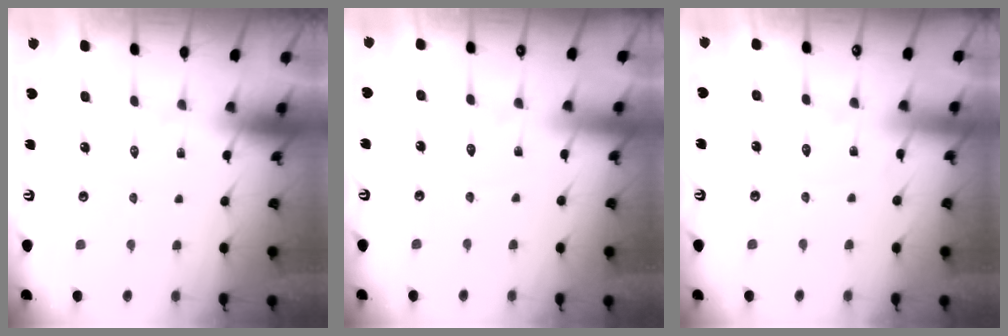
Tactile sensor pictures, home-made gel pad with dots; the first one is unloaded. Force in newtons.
{"total": 3.8, "press": 3.8, "slide": 0.4}
{"total": 2.8, "press": 2.8, "slide": 0.4}